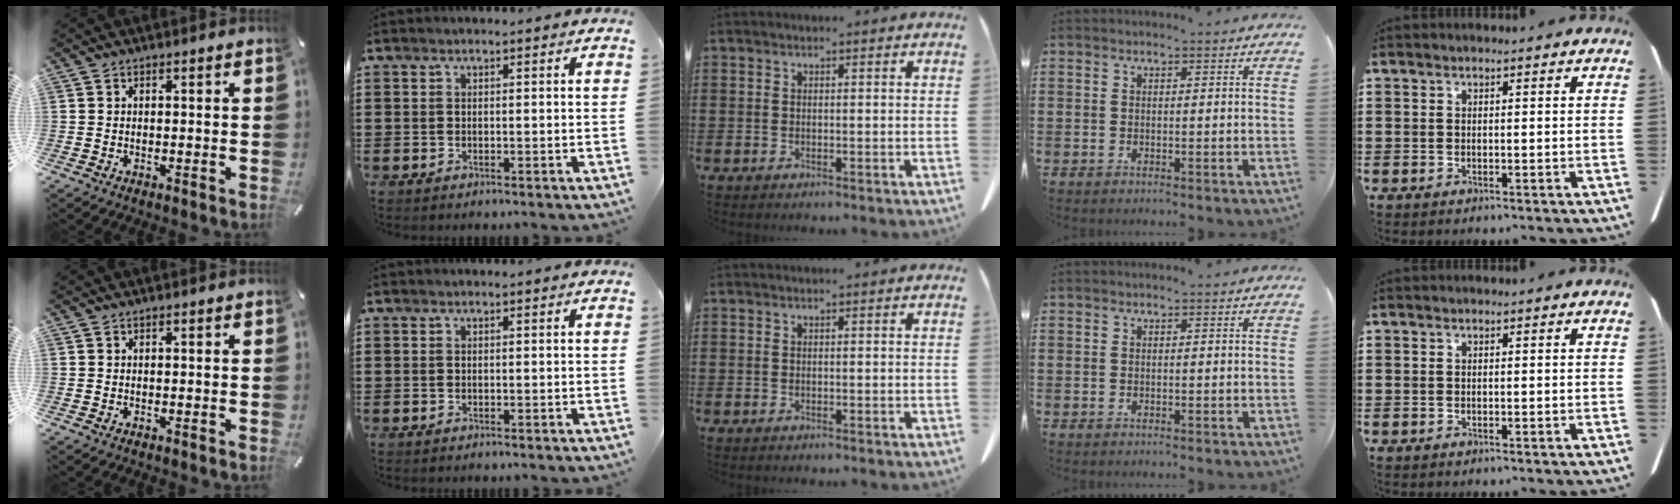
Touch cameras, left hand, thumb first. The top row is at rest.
{}